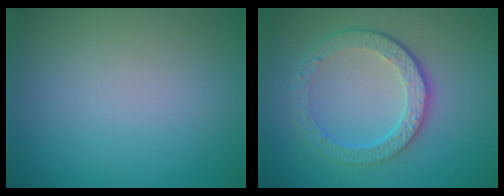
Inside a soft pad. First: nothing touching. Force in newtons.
{"total": 4.8, "press": 3.4, "slide": 3.3}